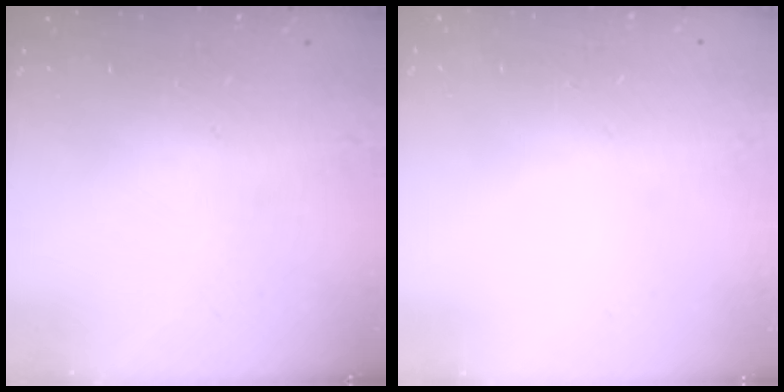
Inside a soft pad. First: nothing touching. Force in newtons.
{"total": 0.0}